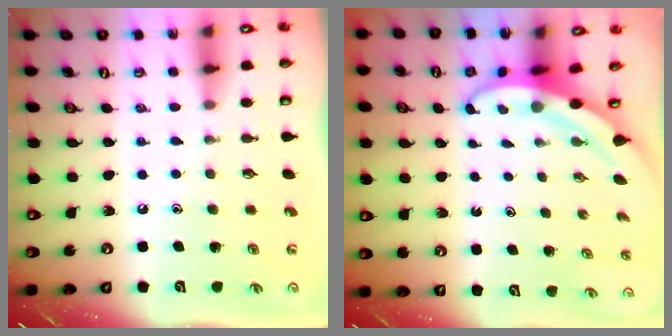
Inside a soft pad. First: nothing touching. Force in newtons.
{"total": 3.9, "press": 3.8, "slide": 0.5}